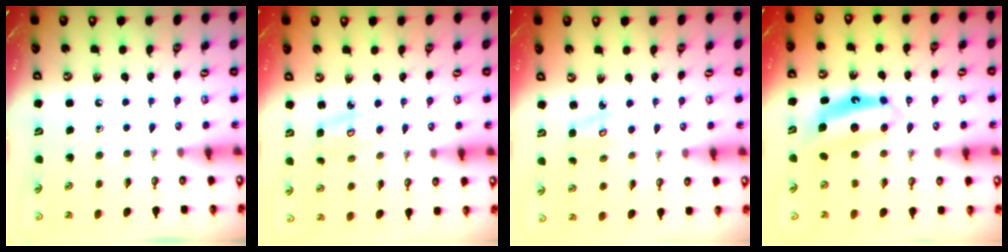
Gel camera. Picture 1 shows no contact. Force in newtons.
{"total": 5.5, "press": 5.5, "slide": 0.5}
{"total": 3.6, "press": 3.6, "slide": 0.4}
{"total": 7.4, "press": 7.4, "slide": 0.5}